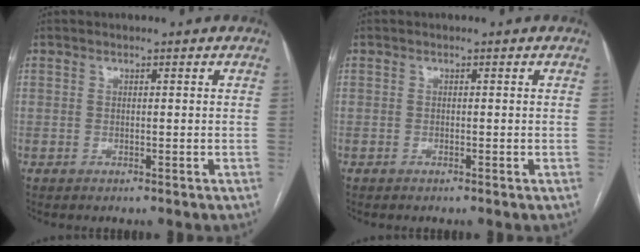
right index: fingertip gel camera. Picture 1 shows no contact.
{"total": 0.0}